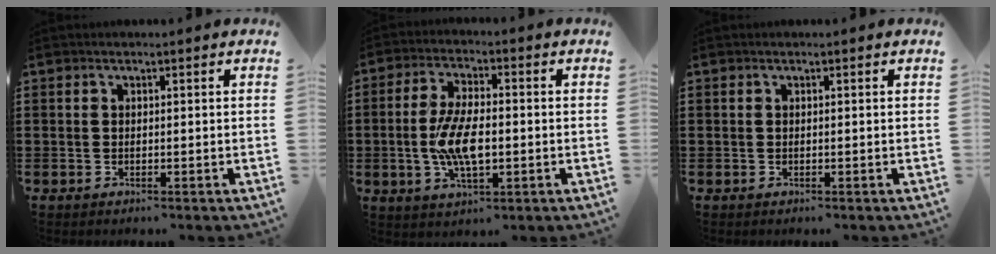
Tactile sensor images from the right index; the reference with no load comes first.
{"total": 8.4, "force": [-1.2, 3.4, 7.6], "torque": [-0.164, -0.004, -0.027]}
{"total": 0.0}